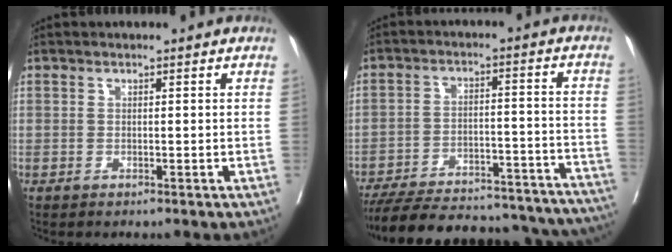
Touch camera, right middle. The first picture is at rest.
{"total": 32.4, "force": [-29.1, 6.8, 12.6], "torque": [-0.165, -0.022, -0.381]}